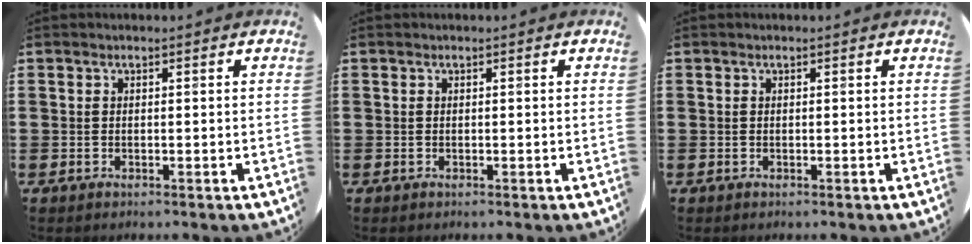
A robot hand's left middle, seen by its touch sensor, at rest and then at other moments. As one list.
[{"total": 0.0}, {"total": 0.0}]